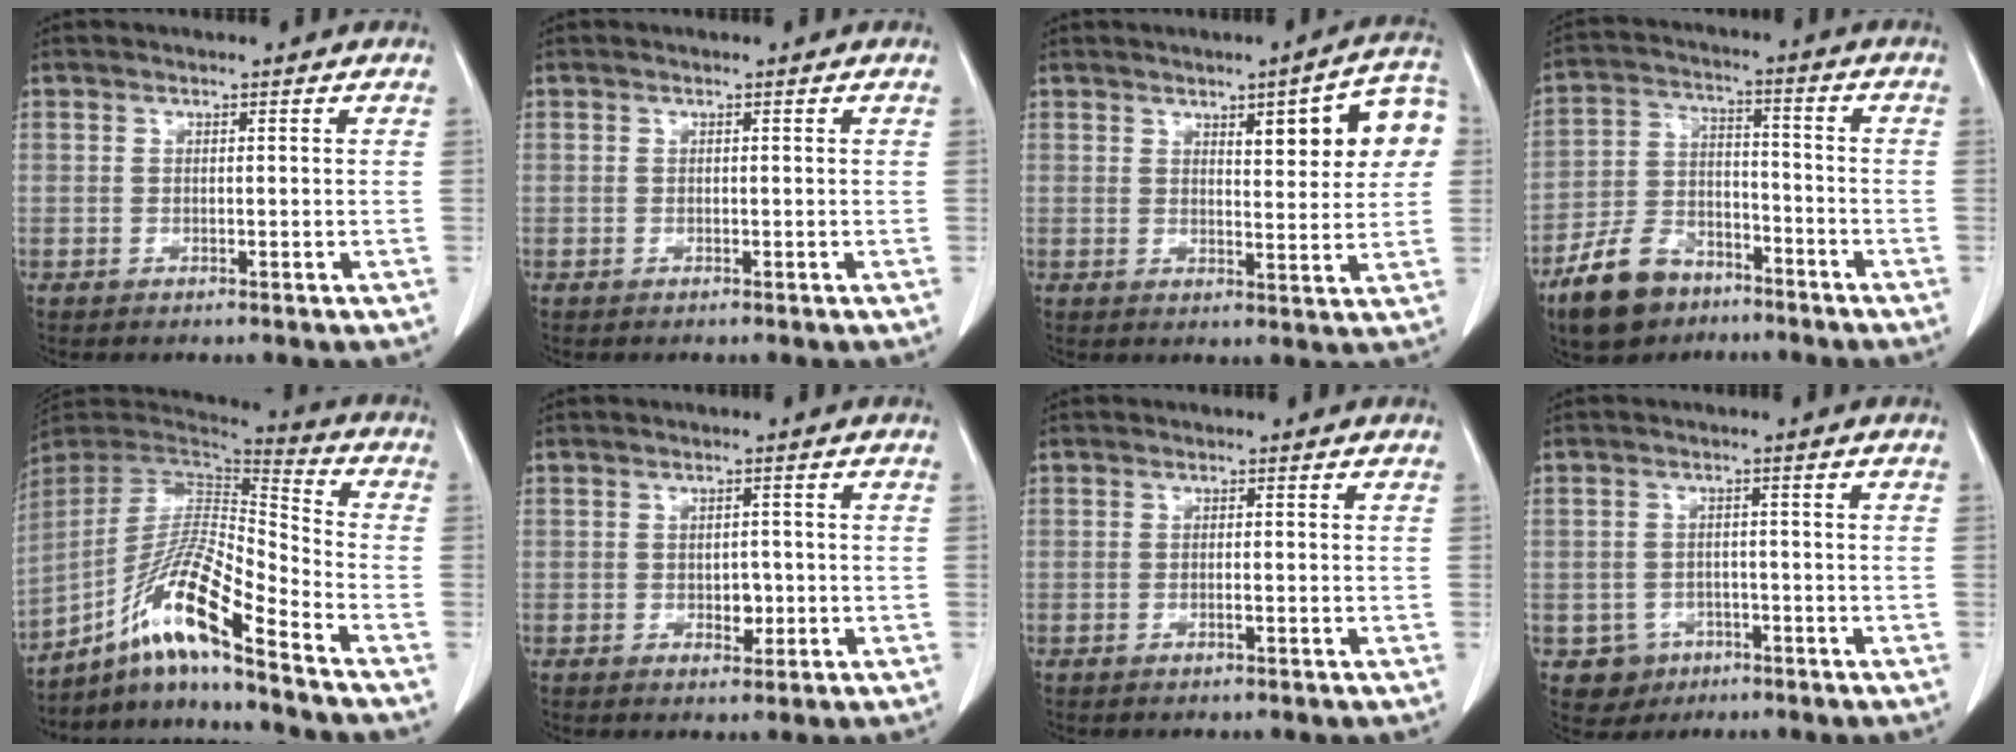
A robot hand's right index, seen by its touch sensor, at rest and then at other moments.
{"total": 0.0}
{"total": 10.4, "force": [3.5, 2.4, 9.5], "torque": [-0.113, 0.017, 0.042]}
{"total": 10.7, "force": [-7.3, 6.3, 4.6], "torque": [-0.106, 0.005, -0.130]}
{"total": 15.3, "force": [-10.1, 0.2, 11.5], "torque": [-0.218, 0.005, -0.182]}
{"total": 2.4, "force": [-0.5, 1.5, 1.8], "torque": [-0.021, 0.002, -0.003]}
{"total": 0.7, "force": [-0.3, 0.0, 0.6], "torque": [-0.012, 0.000, -0.005]}
{"total": 4.3, "force": [-1.8, 3.9, 0.1], "torque": [0.002, 0.014, -0.021]}